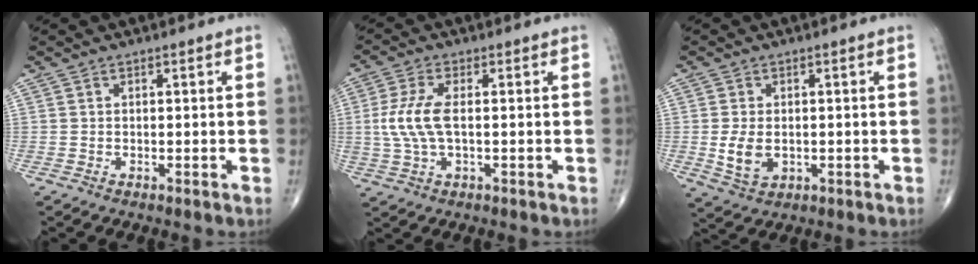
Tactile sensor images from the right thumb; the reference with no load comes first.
{"total": 7.7, "force": [0.2, 3.3, 6.9], "torque": [-0.173, 0.004, 0.005]}
{"total": 5.5, "force": [-0.5, 3.6, 4.1], "torque": [-0.073, -0.008, 0.000]}